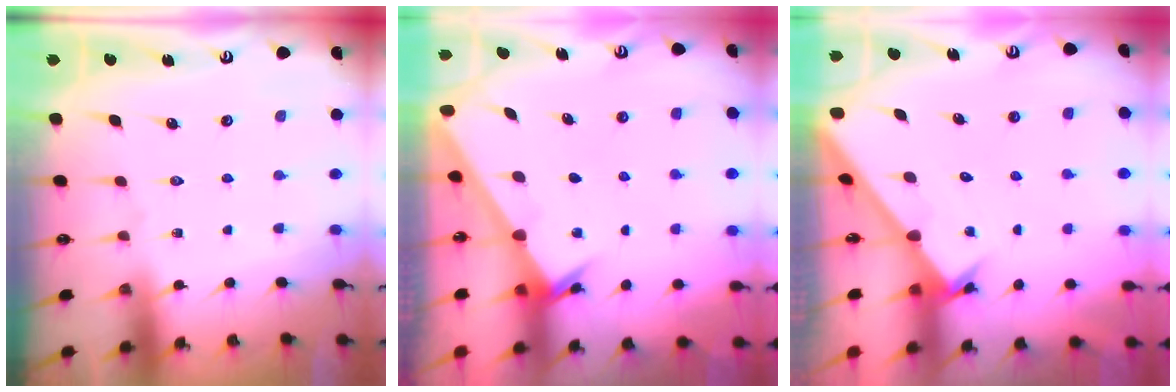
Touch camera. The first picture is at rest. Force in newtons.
{"total": 2.2, "press": 2.1, "slide": 0.3}
{"total": 1.8, "press": 1.8, "slide": 0.1}